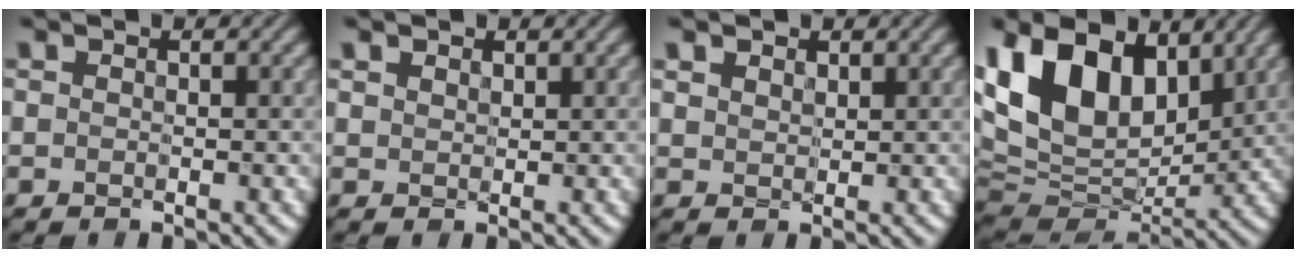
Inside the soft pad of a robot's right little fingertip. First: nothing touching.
{"total": 1.5, "force": [1.0, 0.9, 0.6], "torque": [-0.016, -0.001, 0.023]}
{"total": 2.2, "force": [1.4, 1.4, 1.0], "torque": [-0.029, 0.000, 0.028]}
{"total": 15.1, "force": [5.3, 9.6, 10.4], "torque": [-0.212, 0.022, 0.088]}